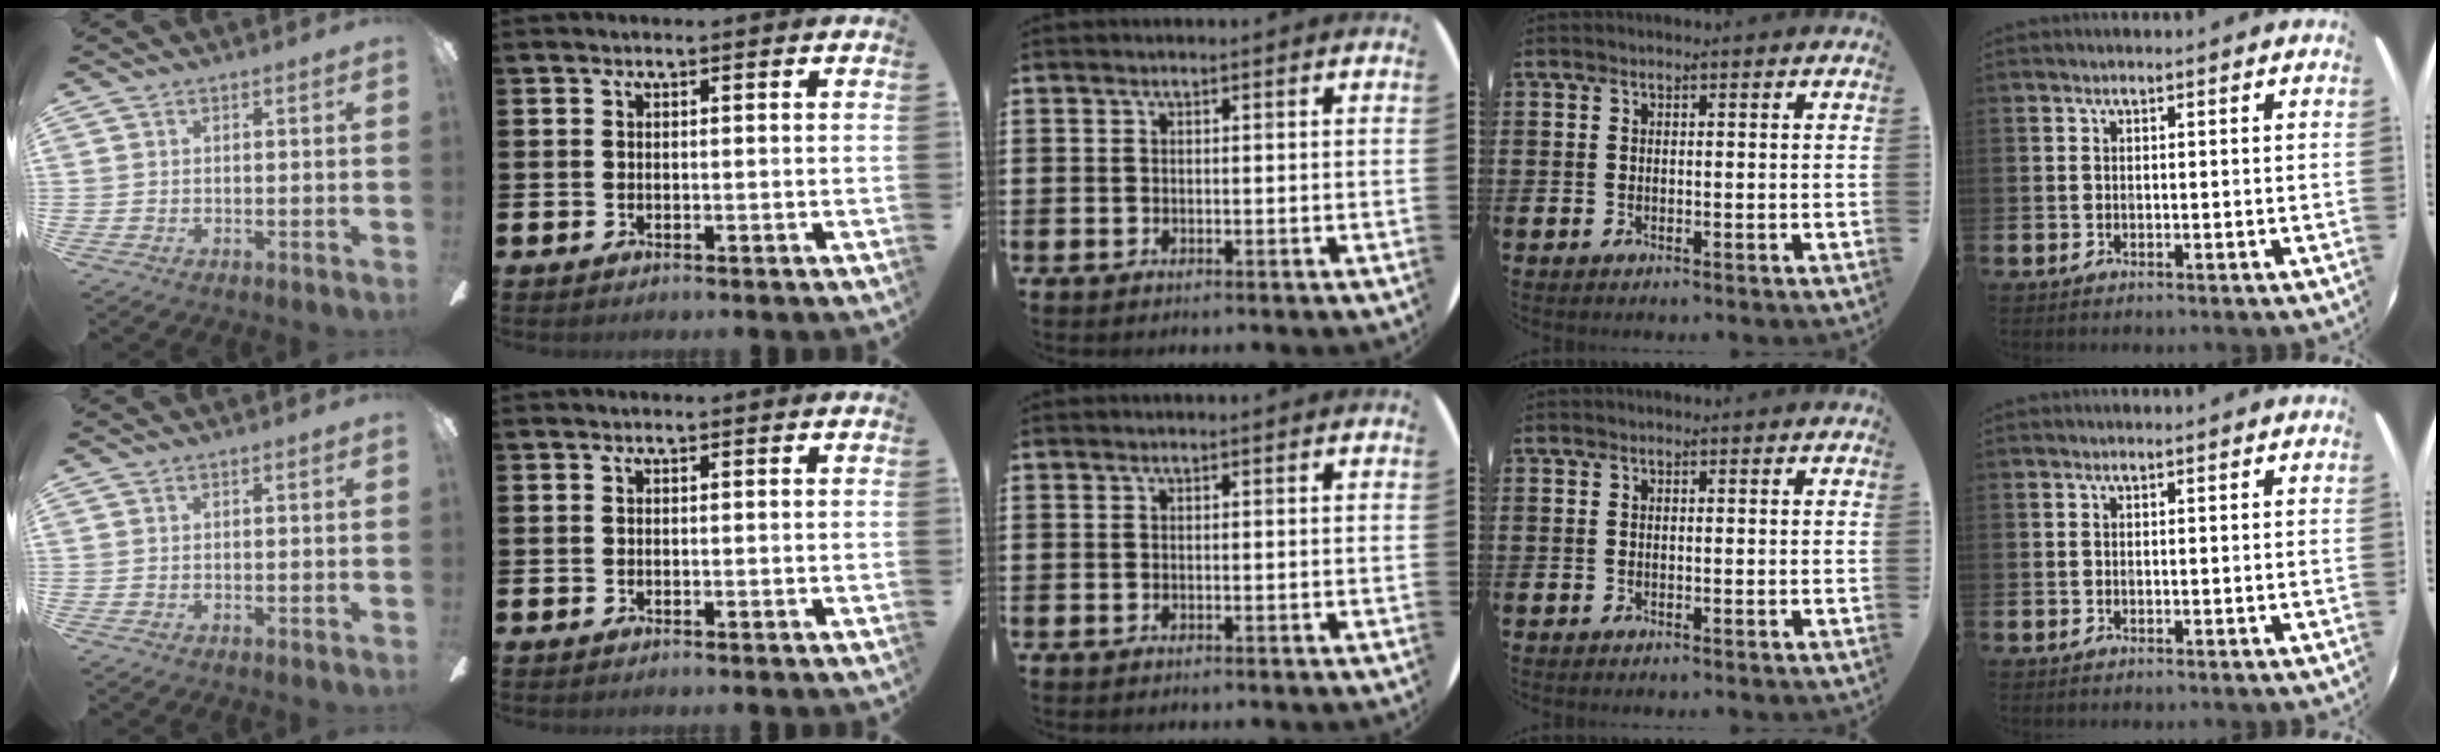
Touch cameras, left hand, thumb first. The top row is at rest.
{}